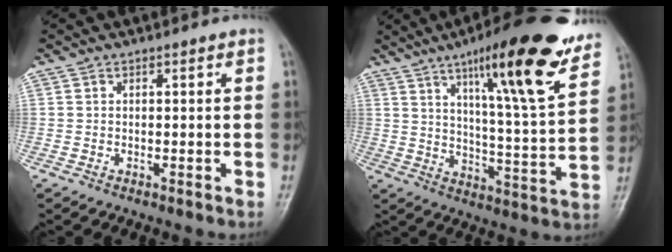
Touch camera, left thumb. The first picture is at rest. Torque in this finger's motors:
{"motor_torque": [0.22, 0.39, 1.68, -1.09, 0.30]}